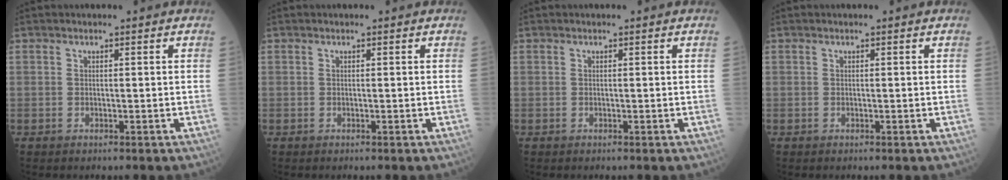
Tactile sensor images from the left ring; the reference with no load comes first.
{"total": 0.0}
{"total": 0.0}
{"total": 0.0}